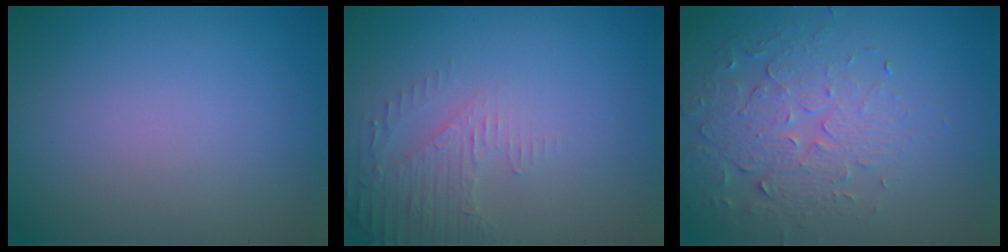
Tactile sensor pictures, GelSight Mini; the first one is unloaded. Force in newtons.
{"total": 2.6, "press": 2.5, "slide": 0.7}
{"total": 4.4, "press": 3.5, "slide": 2.7}